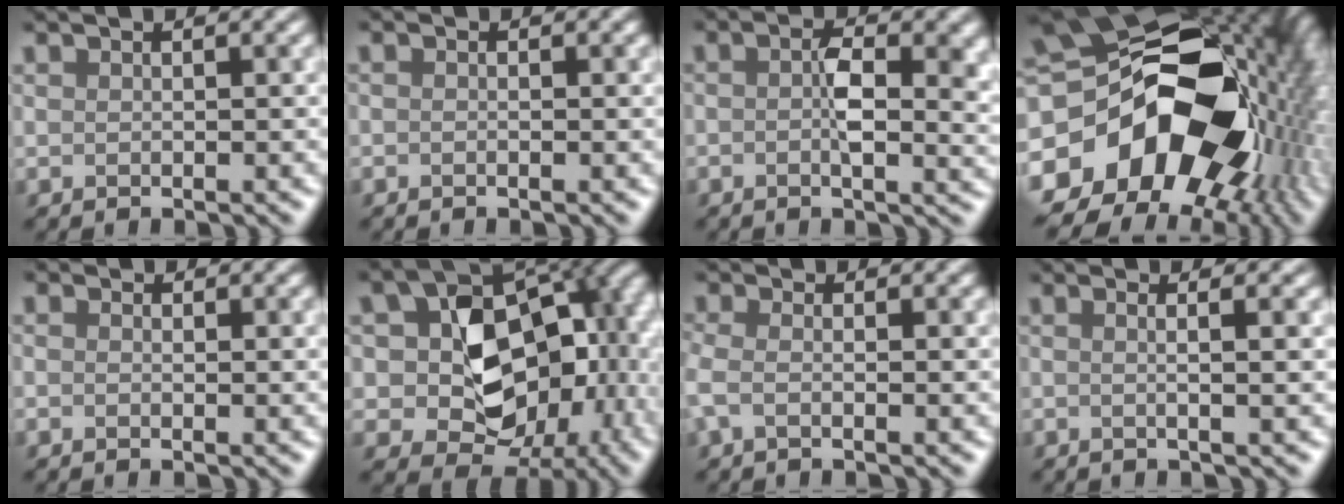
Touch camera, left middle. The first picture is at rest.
{"total": 0.6, "force": [-0.3, 0.2, 0.5], "torque": [-0.001, 0.007, -0.006]}
{"total": 2.4, "force": [-0.3, -0.2, 2.4], "torque": [-0.071, 0.000, 0.016]}
{"total": 18.5, "force": [-2.2, 13.4, 12.5], "torque": [-0.263, -0.042, 0.019]}
{"total": 0.6, "force": [-0.6, 0.1, -0.1], "torque": [0.008, 0.006, -0.007]}
{"total": 12.4, "force": [-1.0, 9.2, 8.2], "torque": [-0.122, -0.006, 0.016]}
{"total": 1.7, "force": [-1.6, -0.7, -0.1], "torque": [-0.033, -0.012, -0.013]}
{"total": 1.6, "force": [0.1, 0.4, 1.5], "torque": [-0.019, 0.008, -0.018]}